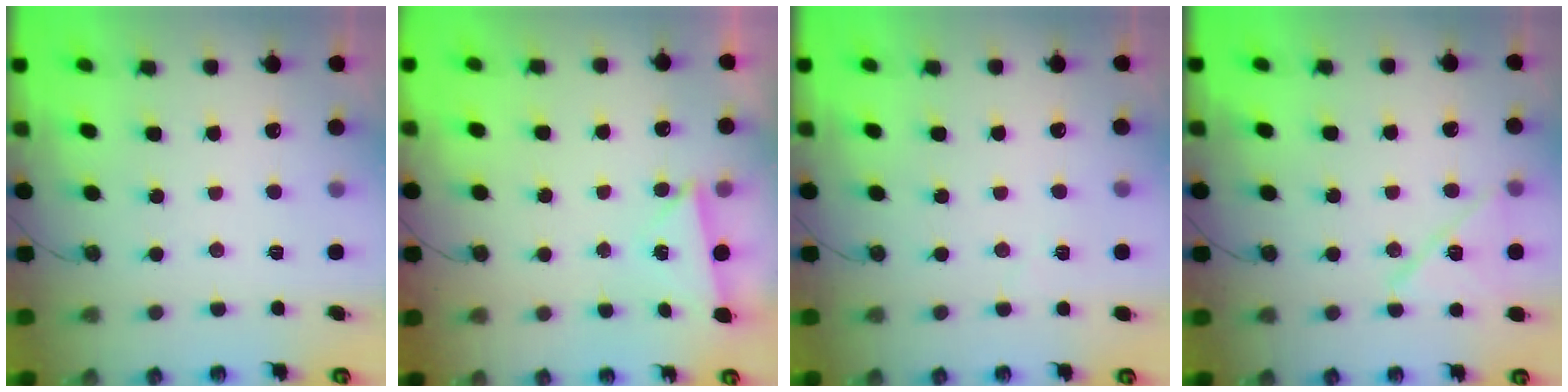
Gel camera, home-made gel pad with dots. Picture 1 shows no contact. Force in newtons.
{"total": 2.0, "press": 1.9, "slide": 0.7}
{"total": 2.6, "press": 2.2, "slide": 1.5}
{"total": 12.7, "press": 12.7, "slide": 0.7}